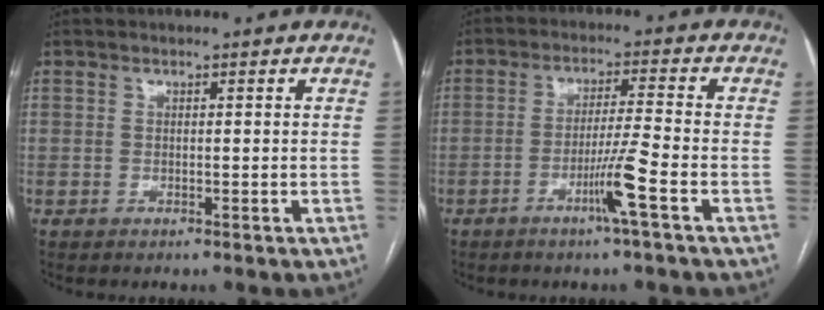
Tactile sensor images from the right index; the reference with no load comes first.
{"total": 6.0, "force": [-2.9, -1.4, 5.0], "torque": [-0.091, -0.008, -0.057]}